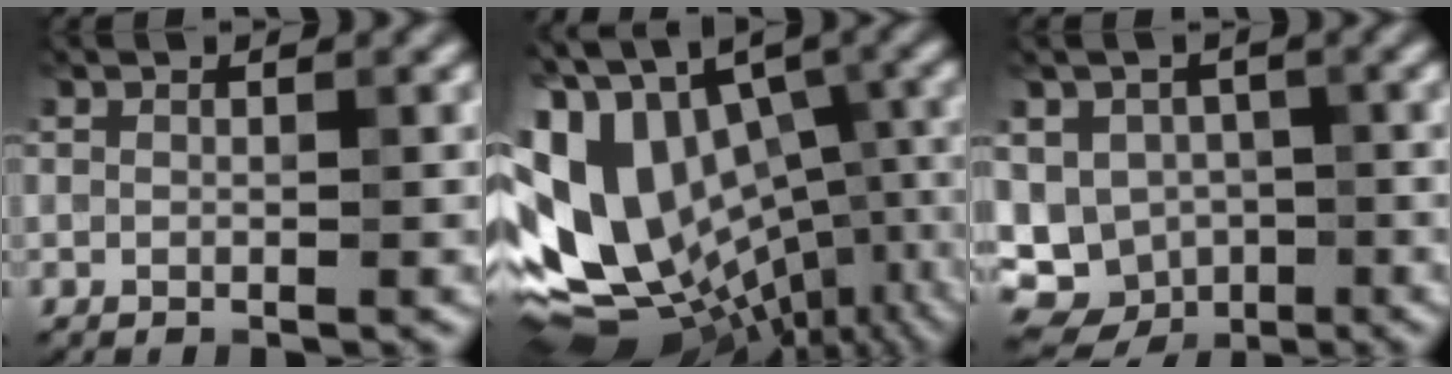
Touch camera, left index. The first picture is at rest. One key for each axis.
{"total": 16.8, "fx": -2.0, "fy": 10.6, "fz": 12.9, "tx": -0.246, "ty": -0.001, "tz": -0.009}
{"total": 8.3, "fx": -2.7, "fy": 7.2, "fz": 3.2, "tx": -0.037, "ty": -0.005, "tz": -0.051}